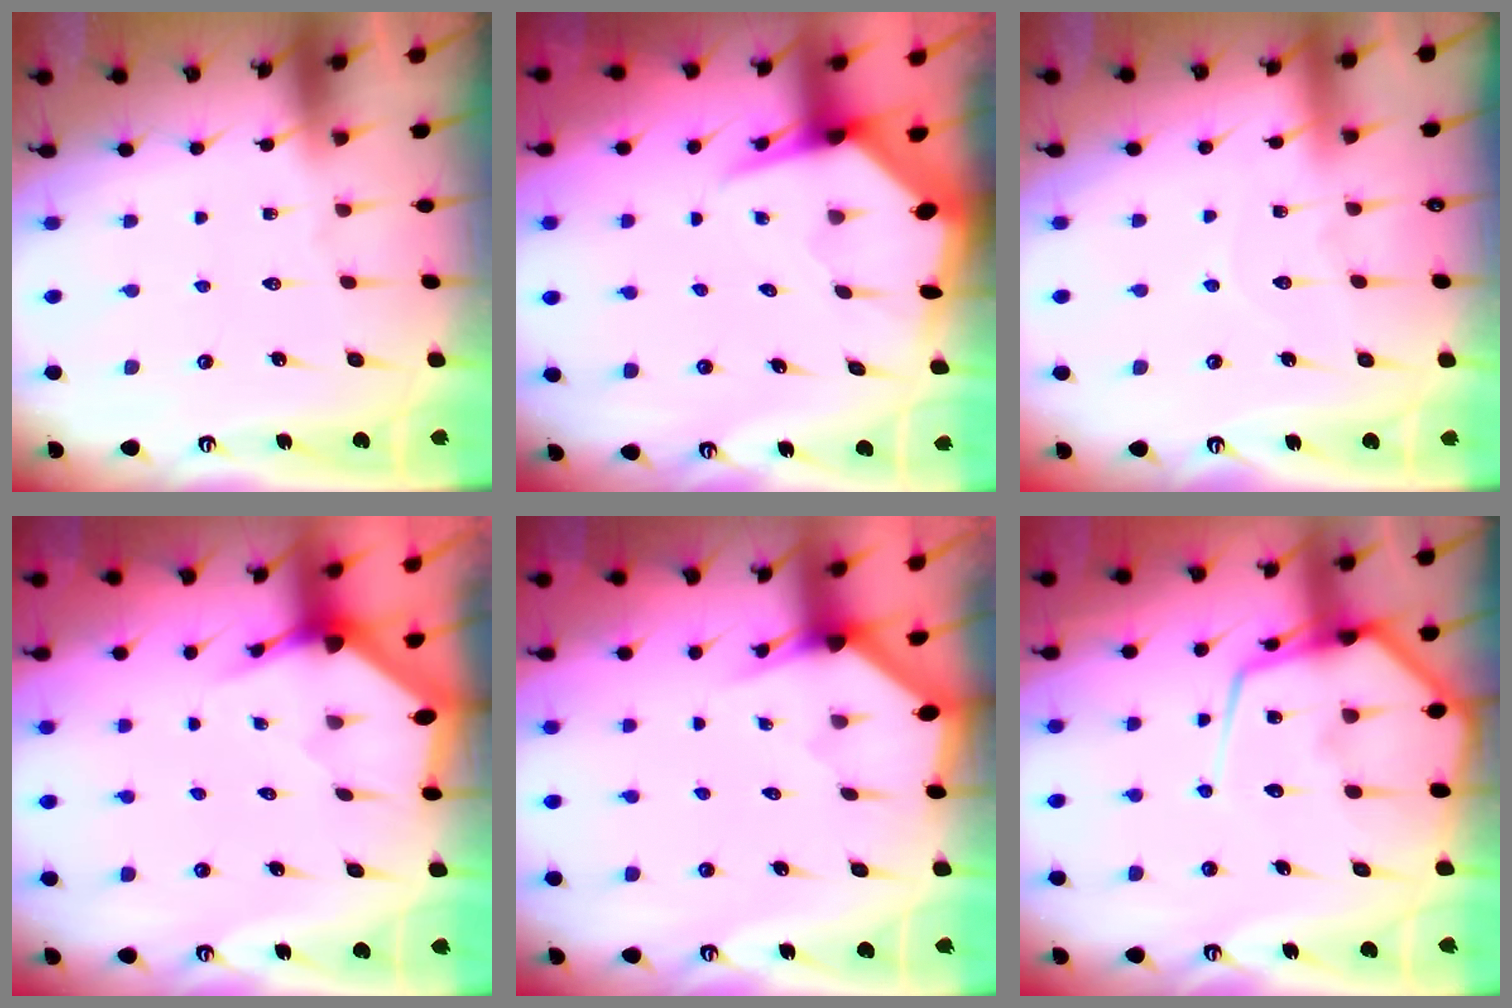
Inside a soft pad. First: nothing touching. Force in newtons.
{"total": 6.1, "press": 6.0, "slide": 0.8}
{"total": 5.7, "press": 5.7, "slide": 0.5}
{"total": 2.9, "press": 2.9, "slide": 0.1}
{"total": 2.2, "press": 2.2, "slide": 0.1}
{"total": 15.7, "press": 15.6, "slide": 1.7}